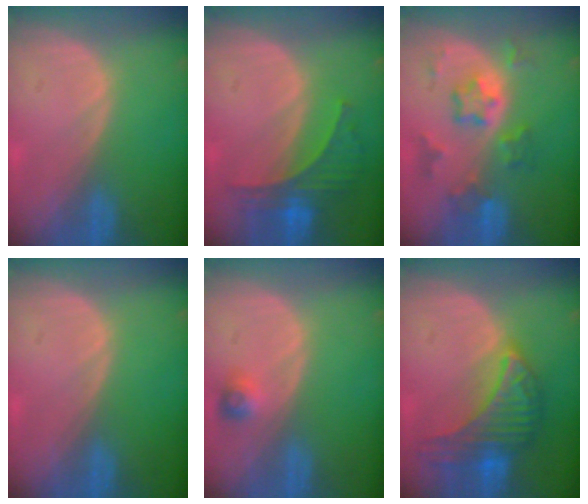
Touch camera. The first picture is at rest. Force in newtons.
{"total": 6.1, "press": 6.0, "slide": 1.0}
{"total": 7.2, "press": 6.4, "slide": 3.2}
{"total": 0.0}
{"total": 2.5, "press": 2.3, "slide": 1.0}
{"total": 9.1, "press": 9.1, "slide": 0.5}